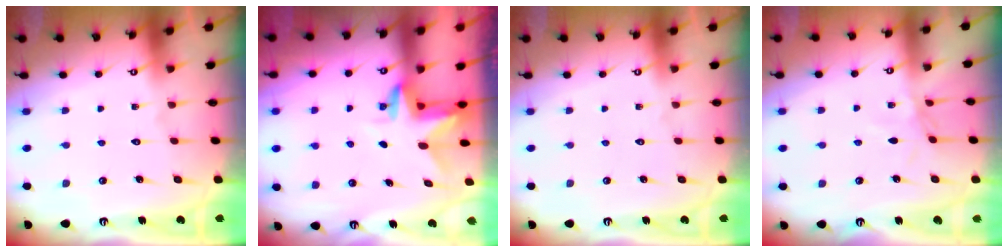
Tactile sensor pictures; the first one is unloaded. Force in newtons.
{"total": 3.1, "press": 3.1, "slide": 0.2}
{"total": 0.0}
{"total": 2.5, "press": 2.4, "slide": 0.5}